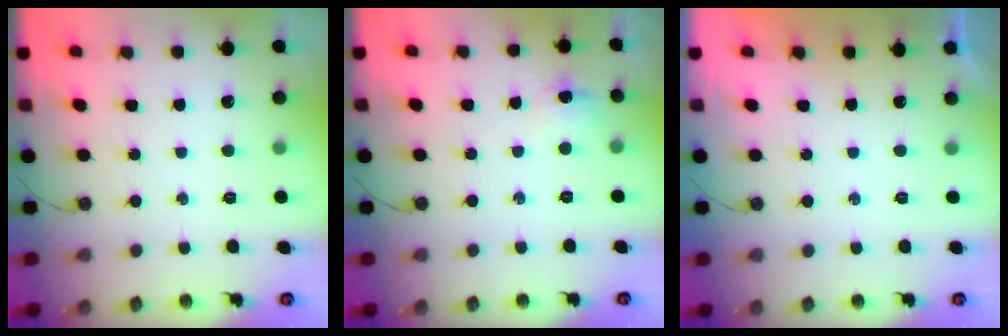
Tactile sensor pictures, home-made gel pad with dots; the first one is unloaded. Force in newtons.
{"total": 5.7, "press": 4.1, "slide": 4.0}
{"total": 0.0}